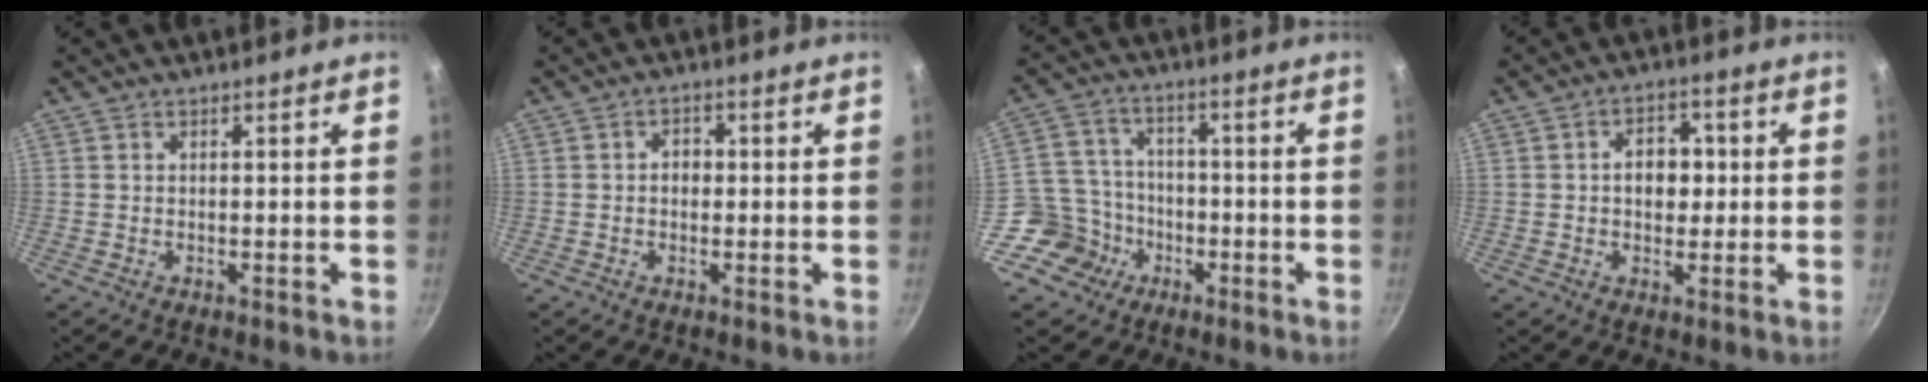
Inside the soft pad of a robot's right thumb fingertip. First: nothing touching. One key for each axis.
{"total": 2.5, "fx": -0.1, "fy": 2.1, "fz": 1.4, "tx": -0.008, "ty": 0.007, "tz": -0.004}
{"total": 8.9, "fx": -4.1, "fy": 7.7, "fz": 1.6, "tx": -0.003, "ty": 0.045, "tz": -0.082}
{"total": 6.4, "fx": 0.4, "fy": 4.8, "fz": 4.2, "tx": -0.025, "ty": 0.010, "tz": 0.001}